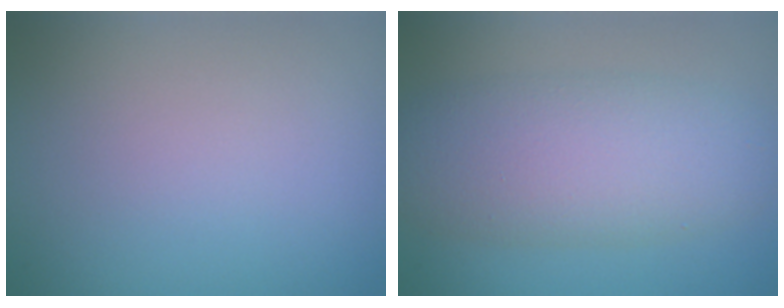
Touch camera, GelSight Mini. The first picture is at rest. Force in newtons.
{"total": 7.2, "press": 7.2, "slide": 0.3}